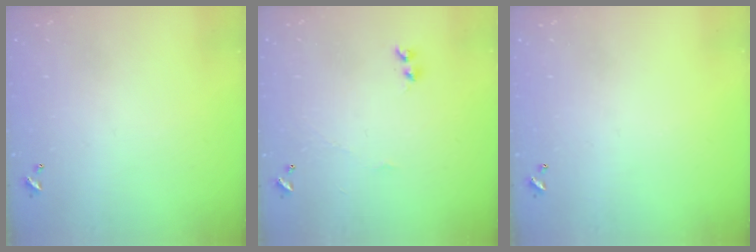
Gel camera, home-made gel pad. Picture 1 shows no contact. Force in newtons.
{"total": 1.9, "press": 1.8, "slide": 0.5}
{"total": 0.0}